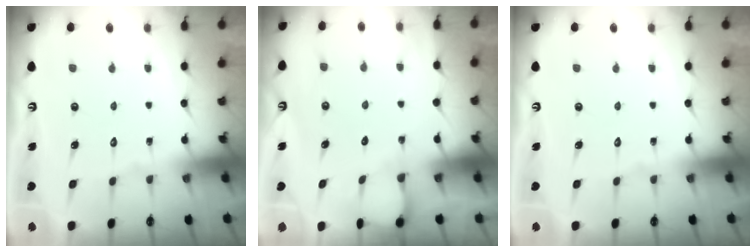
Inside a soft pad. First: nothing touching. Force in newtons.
{"total": 3.9, "press": 3.8, "slide": 0.4}
{"total": 0.0}